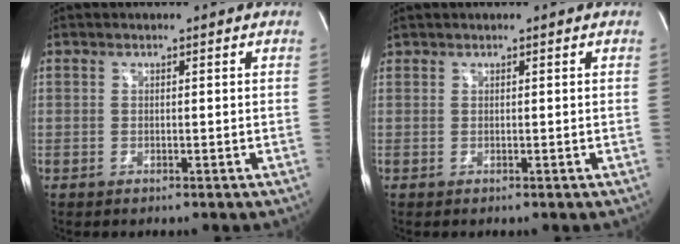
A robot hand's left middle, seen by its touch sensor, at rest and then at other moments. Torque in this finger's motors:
{"motor_torque": [0.32, -0.39, 1.05, 0.21]}